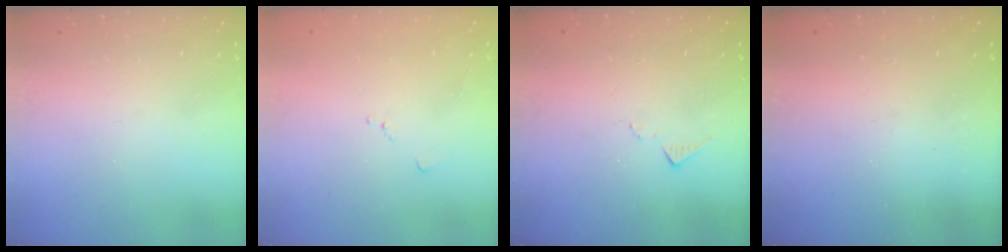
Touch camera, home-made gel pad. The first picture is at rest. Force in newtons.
{"total": 6.1, "press": 6.0, "slide": 0.6}
{"total": 7.1, "press": 7.1, "slide": 0.8}
{"total": 6.2, "press": 6.2, "slide": 0.6}